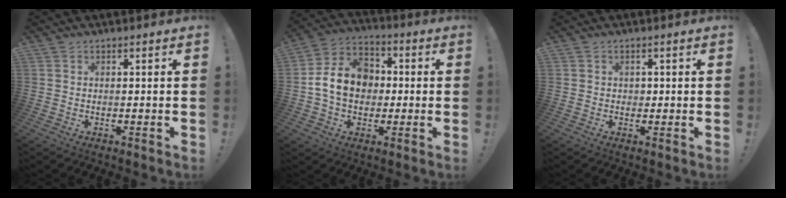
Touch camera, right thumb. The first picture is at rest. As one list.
[{"total": 15.2, "force": [0.4, 12.0, 9.3], "torque": [-0.162, 0.018, 0.016]}, {"total": 1.0, "force": [0.0, 1.0, 0.2], "torque": [0.005, -0.001, -0.001]}]